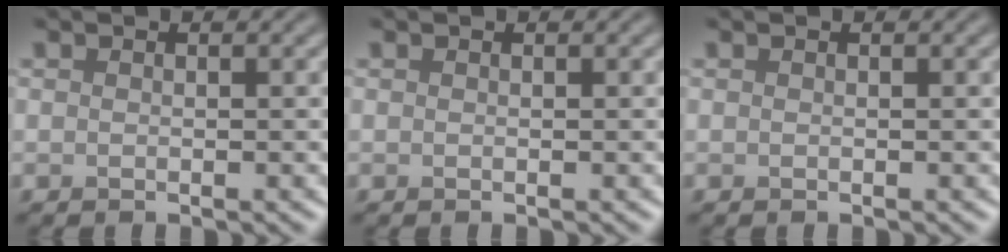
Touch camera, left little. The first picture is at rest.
{"total": 0.0}
{"total": 0.0}